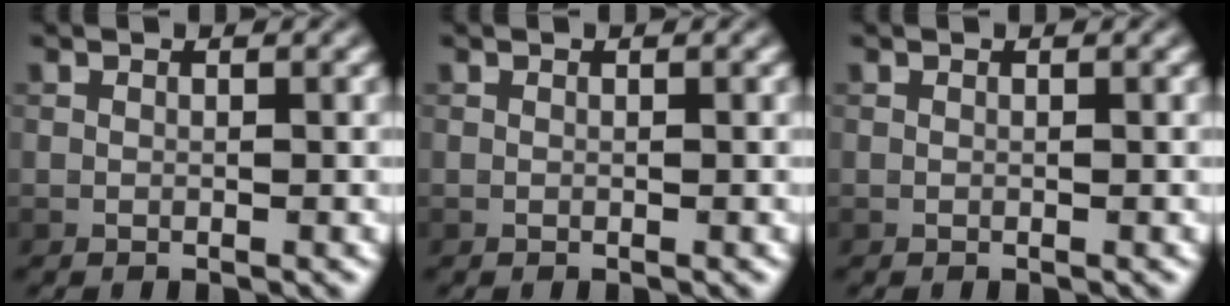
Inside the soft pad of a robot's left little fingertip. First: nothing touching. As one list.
[{"total": 0.0}, {"total": 0.0}]